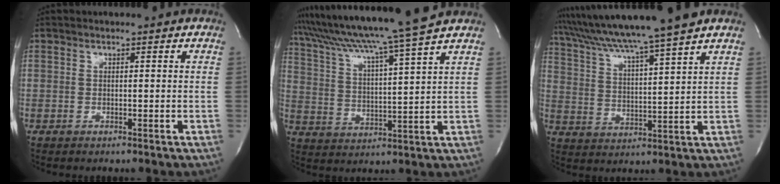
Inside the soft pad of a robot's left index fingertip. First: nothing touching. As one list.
[{"total": 16.1, "force": [13.8, -2.4, 7.8], "torque": [-0.143, -0.014, 0.217]}, {"total": 15.0, "force": [12.8, -1.8, 7.5], "torque": [-0.136, 0.005, 0.206]}]